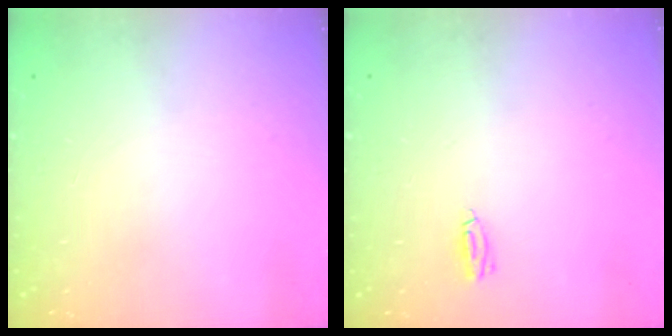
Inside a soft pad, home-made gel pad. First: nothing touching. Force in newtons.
{"total": 4.1, "press": 3.6, "slide": 2.0}